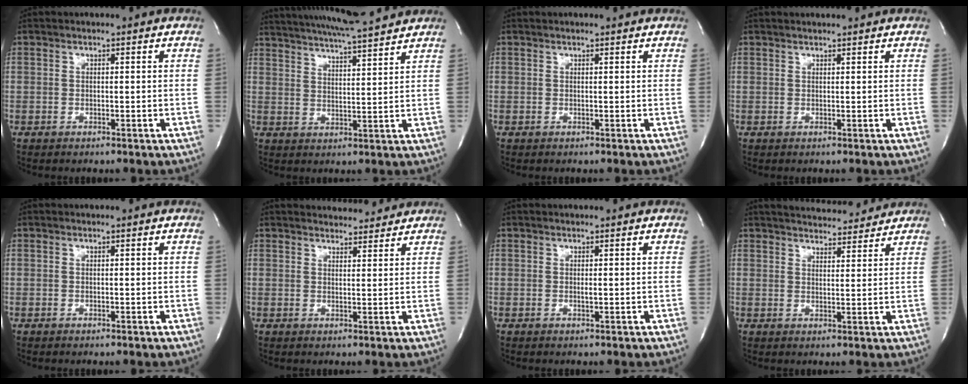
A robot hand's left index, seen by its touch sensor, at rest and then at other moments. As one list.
[{"total": 15.0, "force": [13.6, 0.5, 6.3], "torque": [-0.120, 0.019, 0.199]}, {"total": 2.1, "force": [2.0, 0.2, 0.7], "torque": [-0.011, 0.016, 0.022]}, {"total": 2.3, "force": [2.1, 0.2, 0.7], "torque": [-0.010, 0.016, 0.032]}, {"total": 0.0}, {"total": 6.1, "force": [5.8, 1.3, 1.0], "torque": [-0.012, 0.007, 0.072]}, {"total": 0.6, "force": [0.3, 0.1, 0.5], "torque": [-0.012, 0.000, 0.003]}, {"total": 11.0, "force": [10.4, 2.2, 2.9], "torque": [-0.037, 0.009, 0.137]}]